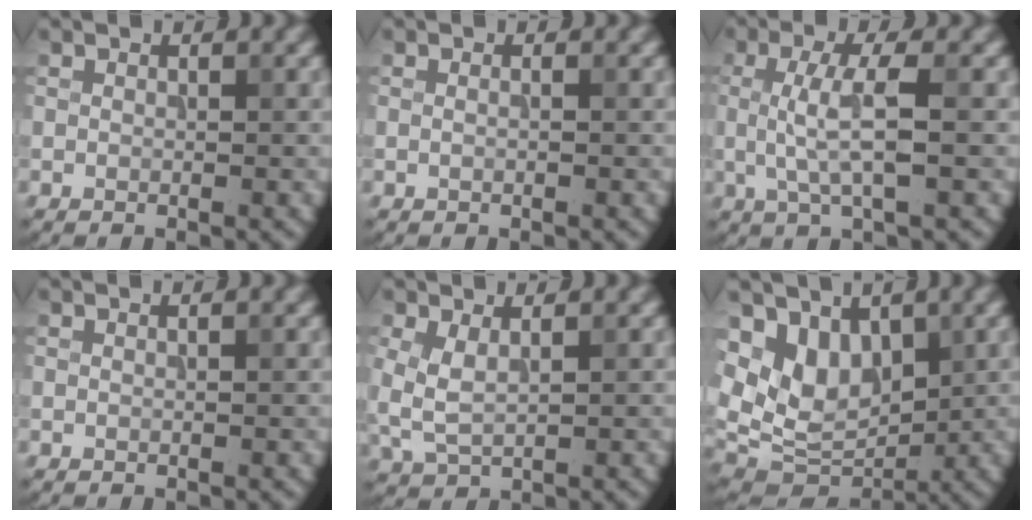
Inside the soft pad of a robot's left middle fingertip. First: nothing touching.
{"total": 0.6, "force": [0.2, 0.2, 0.6], "torque": [-0.010, -0.005, -0.004]}
{"total": 4.2, "force": [0.0, 0.8, 4.1], "torque": [-0.089, 0.004, 0.002]}
{"total": 0.0}
{"total": 2.8, "force": [0.6, 1.3, 2.4], "torque": [-0.064, 0.002, 0.015]}
{"total": 6.7, "force": [2.3, 4.5, 4.4], "torque": [-0.082, -0.014, 0.044]}